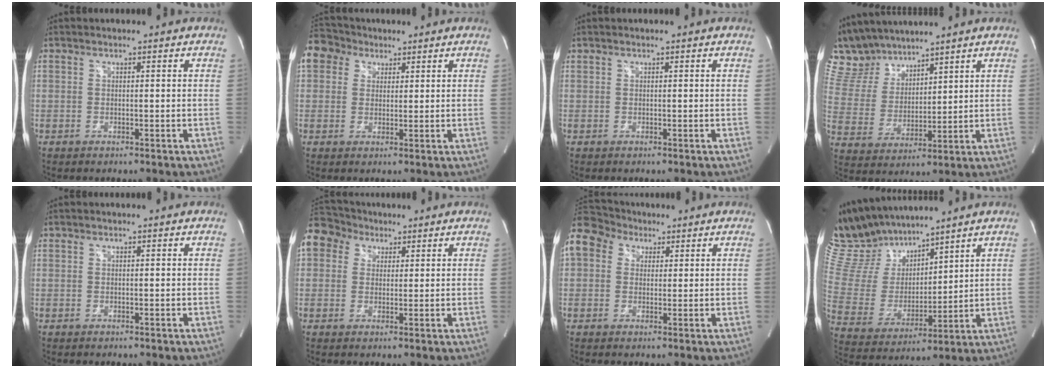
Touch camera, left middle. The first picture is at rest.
{"total": 8.0, "force": [4.5, 6.2, 2.1], "torque": [-0.051, 0.043, 0.090]}
{"total": 0.0}
{"total": 10.6, "force": [9.7, 3.8, 2.2], "torque": [-0.066, 0.022, 0.205]}
{"total": 0.0}
{"total": 11.2, "force": [5.9, 8.8, 3.7], "torque": [-0.101, 0.058, 0.113]}
{"total": 13.9, "force": [7.1, 10.5, 5.6], "torque": [-0.165, 0.081, 0.138]}
{"total": 15.6, "force": [13.8, 5.1, 5.2], "torque": [-0.116, 0.022, 0.278]}